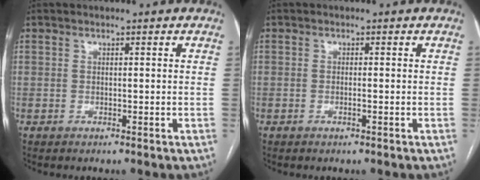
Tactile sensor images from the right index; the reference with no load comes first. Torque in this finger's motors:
{"motor_torque": [-0.39, 0.22, -0.05, -0.01]}